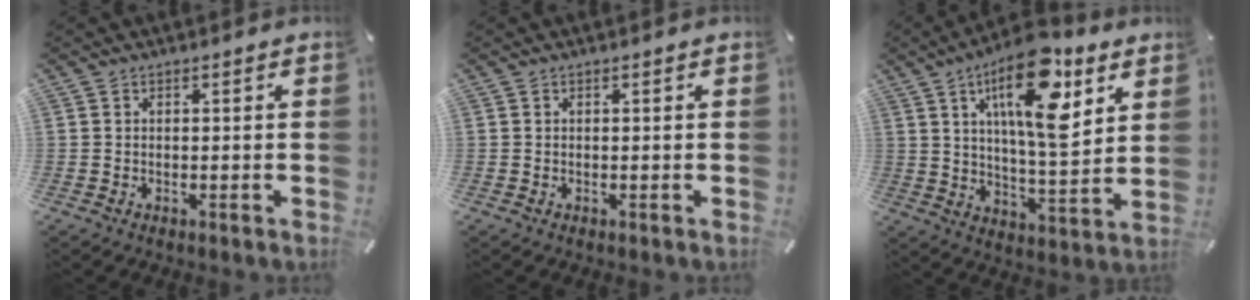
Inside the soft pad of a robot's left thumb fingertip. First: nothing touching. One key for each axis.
{"total": 0.0}
{"total": 18.7, "fx": 9.3, "fy": 7.0, "fz": 14.7, "tx": -0.252, "ty": -0.037, "tz": 0.143}